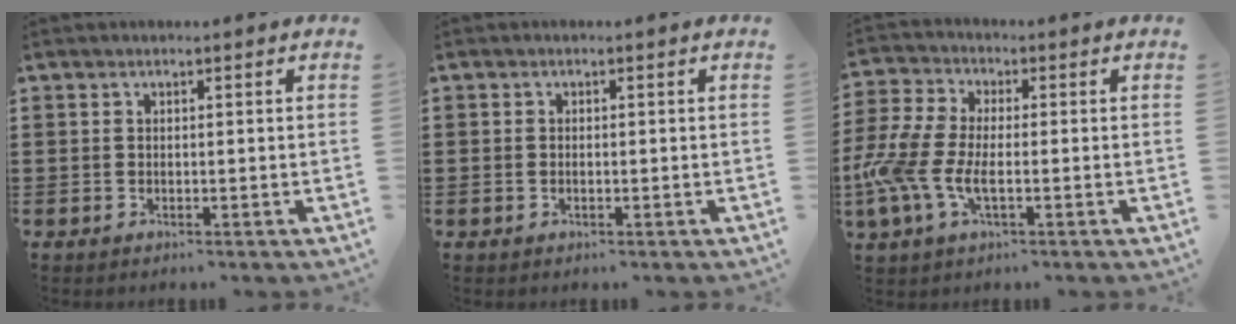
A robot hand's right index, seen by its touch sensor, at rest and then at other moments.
{"total": 0.6, "force": [-0.3, 0.3, 0.4], "torque": [-0.011, -0.004, -0.004]}
{"total": 7.7, "force": [-2.5, 3.6, 6.3], "torque": [-0.179, -0.018, -0.057]}